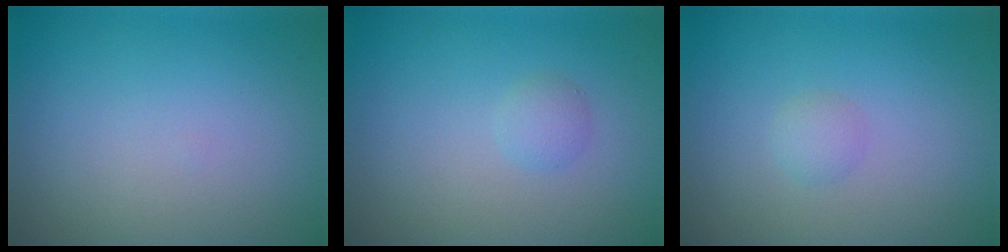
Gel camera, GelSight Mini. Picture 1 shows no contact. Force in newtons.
{"total": 1.1, "press": 1.1, "slide": 0.0}
{"total": 1.0, "press": 1.0, "slide": 0.1}